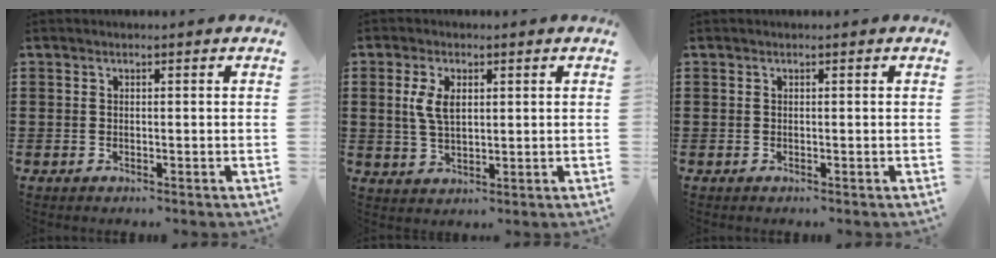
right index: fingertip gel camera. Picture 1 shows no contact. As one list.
[{"total": 4.6, "force": [1.2, 1.9, 4.0], "torque": [-0.086, 0.007, 0.019]}, {"total": 0.0}]